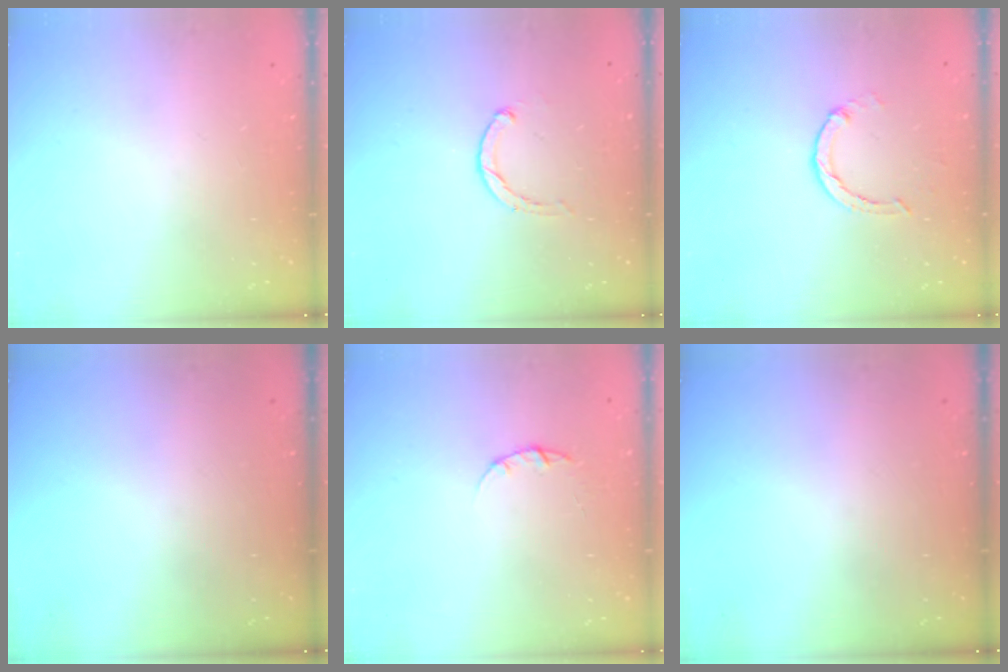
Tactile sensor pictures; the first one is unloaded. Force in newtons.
{"total": 0.6, "press": 0.6, "slide": 0.2}
{"total": 1.8, "press": 1.8, "slide": 0.2}
{"total": 0.0}
{"total": 3.2, "press": 3.1, "slide": 0.4}
{"total": 0.0}